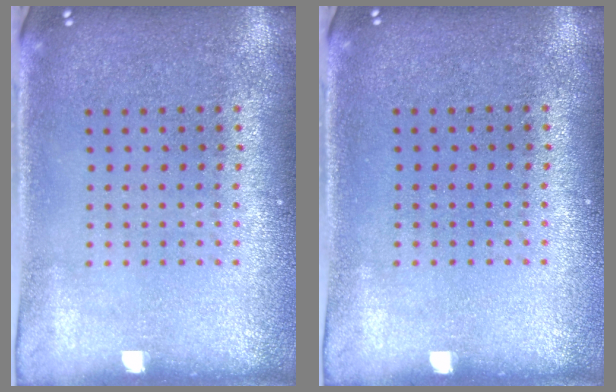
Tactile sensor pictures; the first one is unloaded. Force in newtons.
{"total": 0.0}